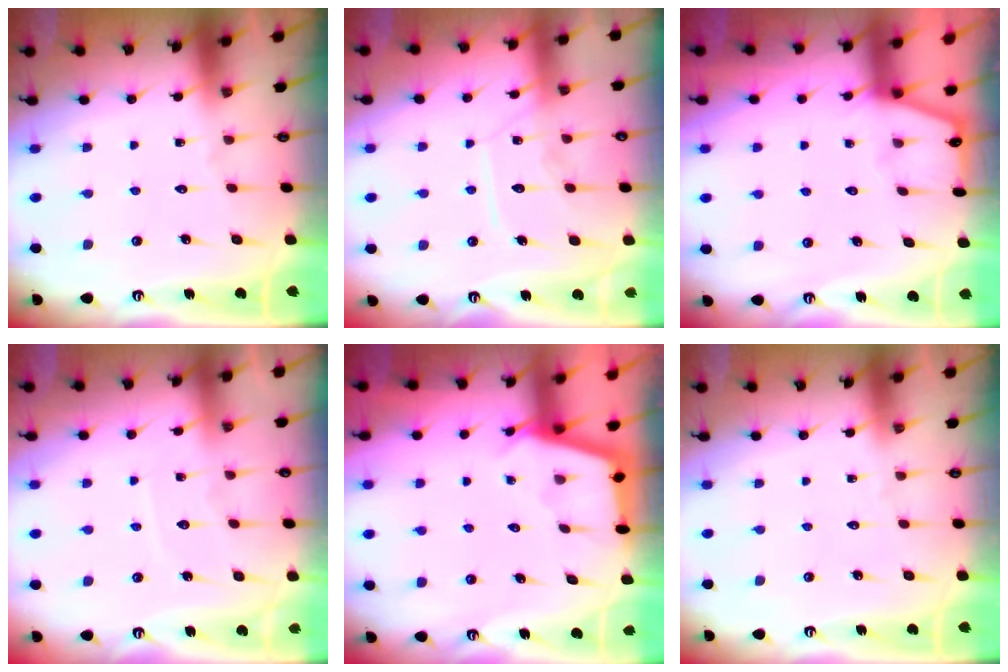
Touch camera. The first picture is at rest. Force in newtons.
{"total": 10.2, "press": 10.2, "slide": 1.0}
{"total": 2.1, "press": 2.1, "slide": 0.3}
{"total": 5.0, "press": 4.9, "slide": 0.6}
{"total": 2.9, "press": 2.9, "slide": 0.3}
{"total": 0.0}